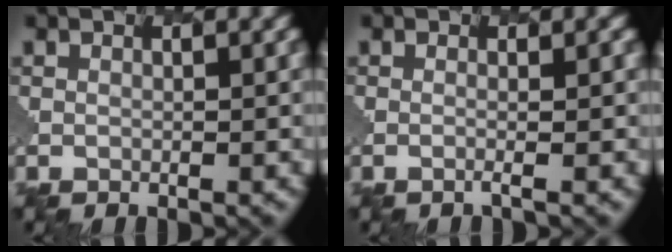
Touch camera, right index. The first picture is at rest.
{"total": 1.3, "force": [0.6, -1.1, 0.1], "torque": [0.010, 0.019, -0.011]}